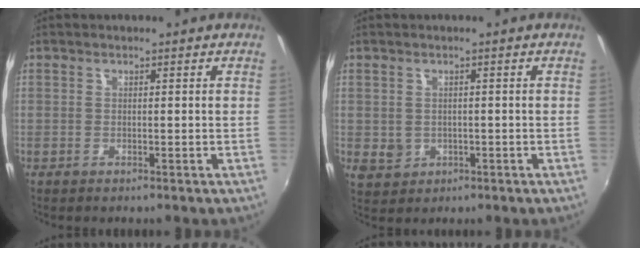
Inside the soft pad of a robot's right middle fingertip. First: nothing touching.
{"total": 3.5, "force": [-0.3, 3.2, 1.4], "torque": [-0.025, -0.001, 0.001]}